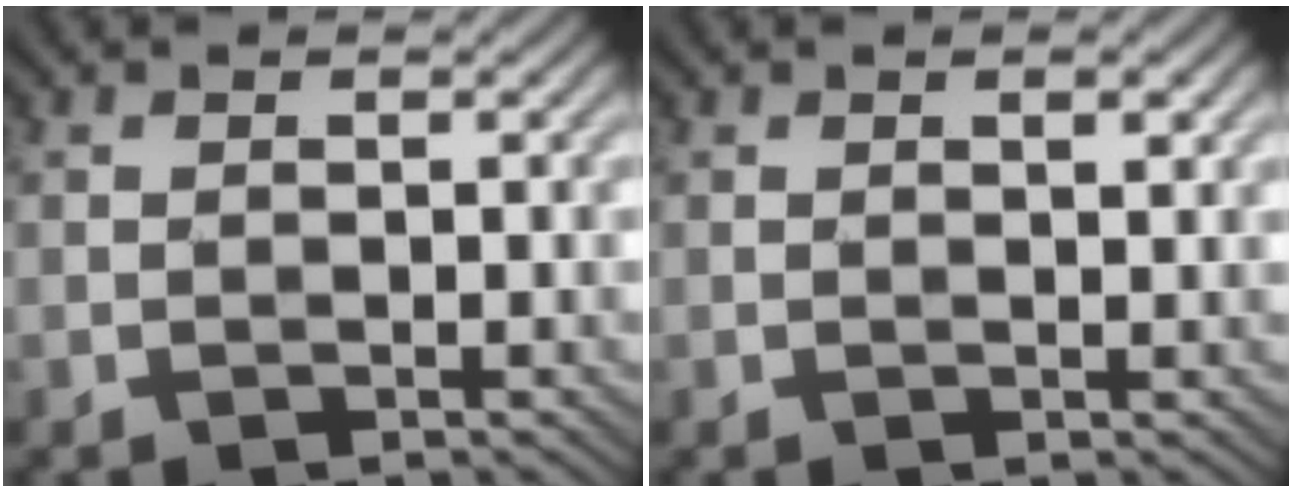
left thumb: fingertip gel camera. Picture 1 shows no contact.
{"total": 1.1, "force": [0.6, 0.3, 0.9], "torque": [-0.015, -0.002, 0.010]}